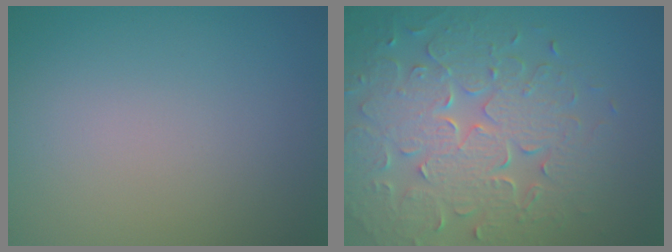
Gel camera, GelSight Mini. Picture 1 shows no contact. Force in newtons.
{"total": 8.3, "press": 6.0, "slide": 5.8}